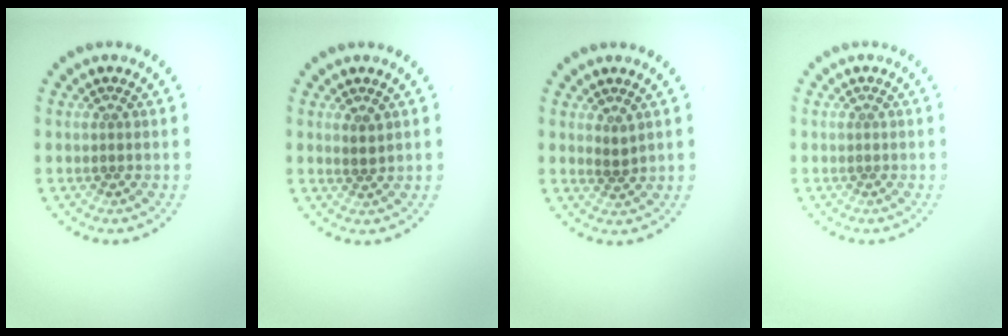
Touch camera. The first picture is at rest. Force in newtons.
{"total": 1.0, "press": 0.8, "slide": 0.5}
{"total": 1.0, "press": 0.8, "slide": 0.5}
{"total": 0.0}